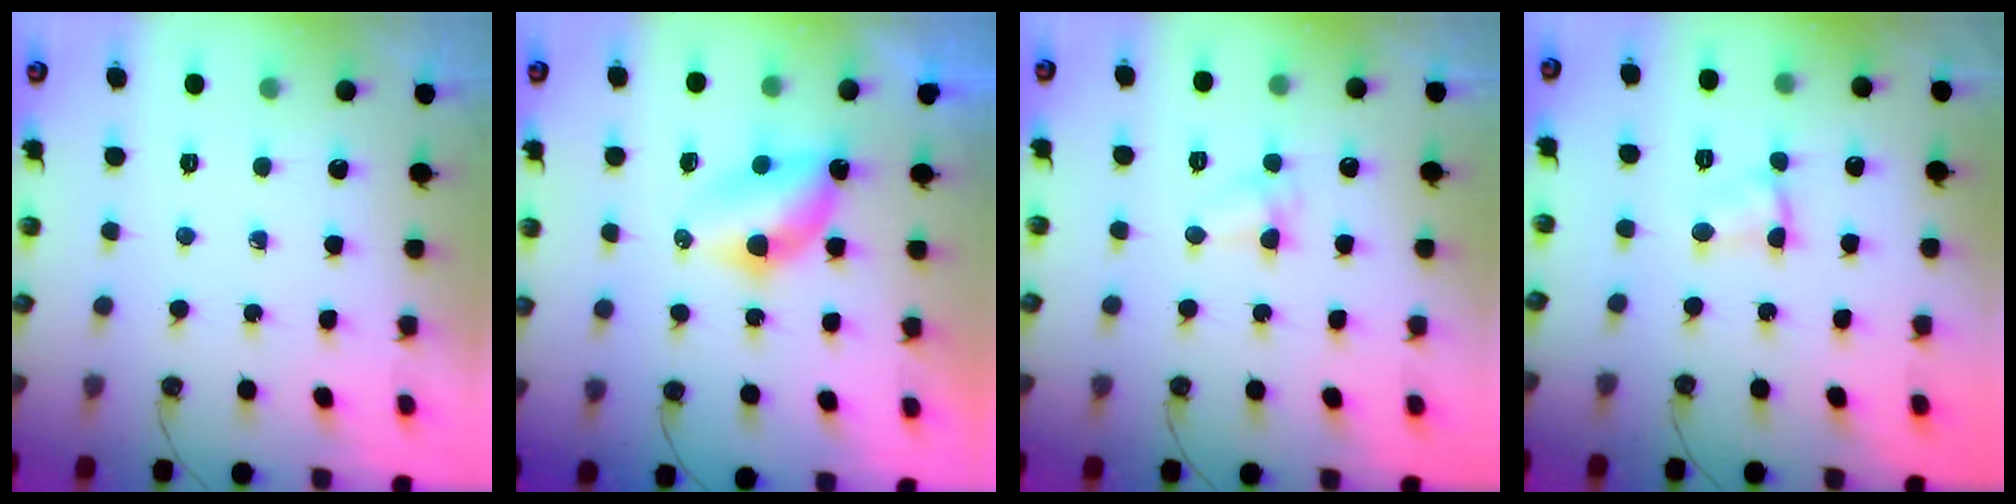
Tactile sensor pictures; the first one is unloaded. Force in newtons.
{"total": 5.6, "press": 5.6, "slide": 0.6}
{"total": 6.3, "press": 6.3, "slide": 0.7}
{"total": 2.9, "press": 2.8, "slide": 0.3}